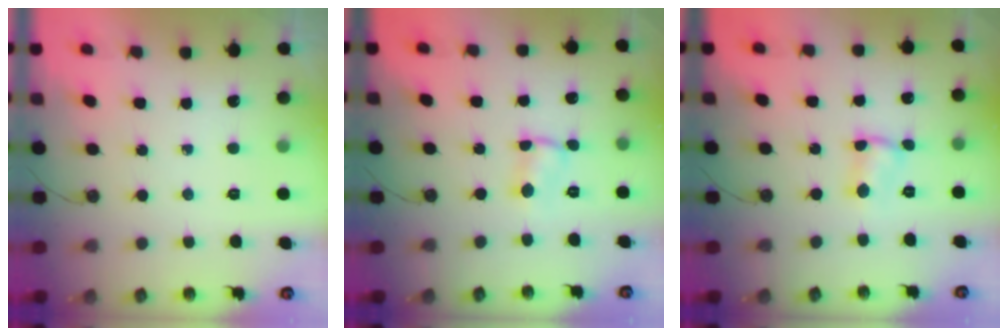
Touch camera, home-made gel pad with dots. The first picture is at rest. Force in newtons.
{"total": 1.4, "press": 1.4, "slide": 0.1}
{"total": 2.2, "press": 2.2, "slide": 0.1}